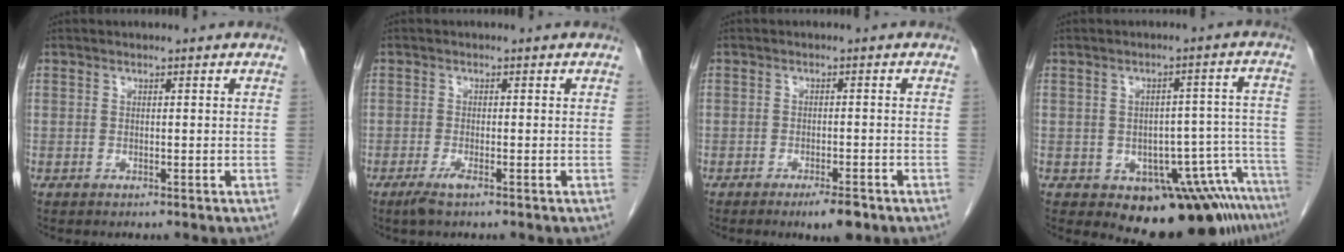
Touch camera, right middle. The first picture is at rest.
{"total": 2.0, "force": [-1.3, 0.0, 1.5], "torque": [-0.035, -0.005, -0.027]}
{"total": 3.6, "force": [-2.4, 0.7, 2.6], "torque": [-0.040, -0.003, -0.033]}
{"total": 11.7, "force": [-8.8, 3.1, 7.1], "torque": [-0.047, 0.028, -0.111]}